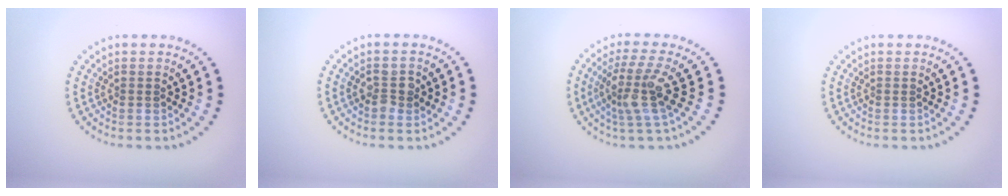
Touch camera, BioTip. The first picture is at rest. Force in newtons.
{"total": 1.4, "press": 1.4, "slide": 0.2}
{"total": 3.9, "press": 2.9, "slide": 2.6}
{"total": 0.0}